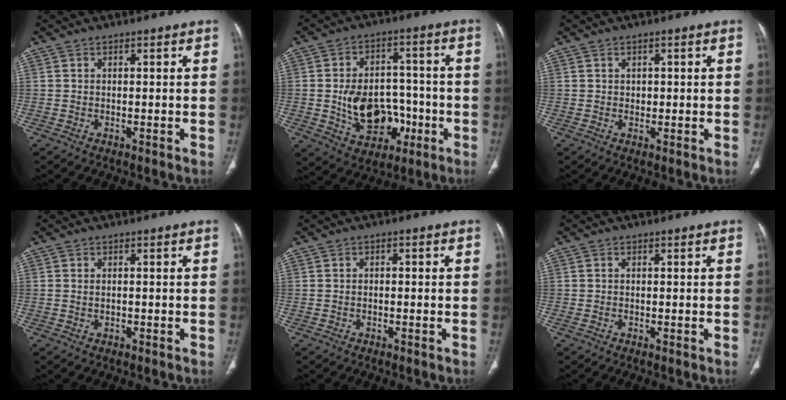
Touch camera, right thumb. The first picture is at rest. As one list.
[{"total": 13.8, "force": [-3.0, 10.0, 8.9], "torque": [-0.108, 0.030, -0.033]}, {"total": 1.2, "force": [0.5, 0.9, 0.6], "torque": [-0.003, -0.002, 0.010]}, {"total": 0.6, "force": [0.0, 0.4, 0.5], "torque": [-0.014, 0.003, 0.004]}, {"total": 0.7, "force": [0.0, 0.4, 0.5], "torque": [-0.008, 0.002, -0.001]}, {"total": 0.6, "force": [-0.1, 0.2, 0.5], "torque": [-0.013, -0.003, -0.003]}]